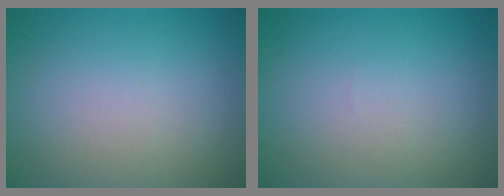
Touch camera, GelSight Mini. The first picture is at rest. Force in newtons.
{"total": 0.0}